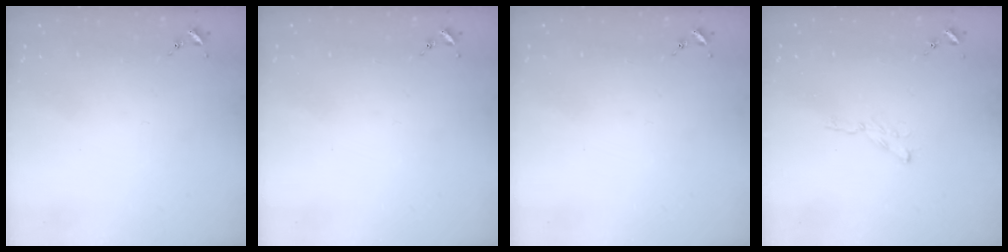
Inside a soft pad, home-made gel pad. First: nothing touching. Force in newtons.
{"total": 0.0}
{"total": 0.0}
{"total": 2.4, "press": 2.4, "slide": 0.2}